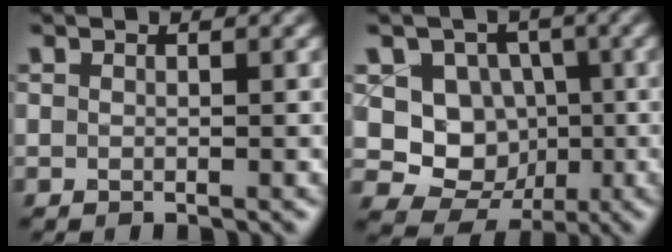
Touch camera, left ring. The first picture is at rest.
{"total": 7.5, "force": [-0.1, 6.7, 3.3], "torque": [-0.039, -0.005, -0.022]}